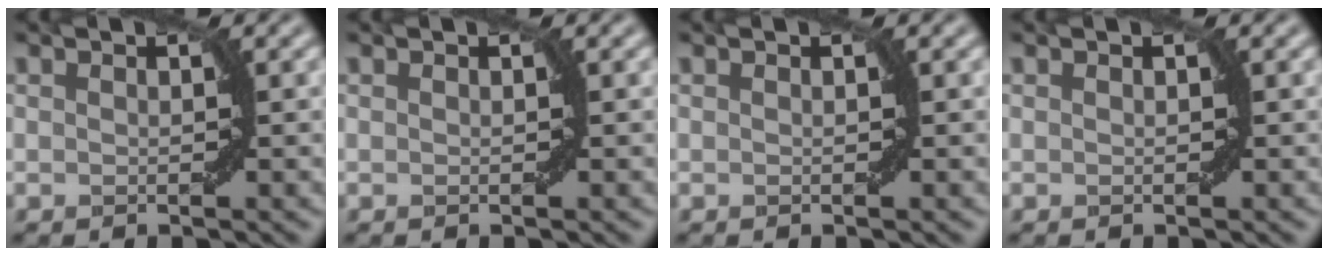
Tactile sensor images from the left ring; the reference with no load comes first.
{"total": 0.0}
{"total": 0.0}
{"total": 0.0}